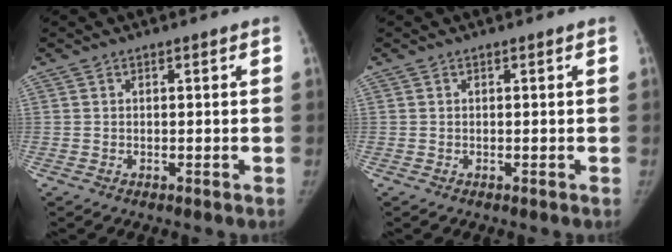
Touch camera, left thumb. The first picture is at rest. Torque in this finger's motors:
{"motor_torque": [0.00, 0.00, 0.08, -0.08, 0.00]}